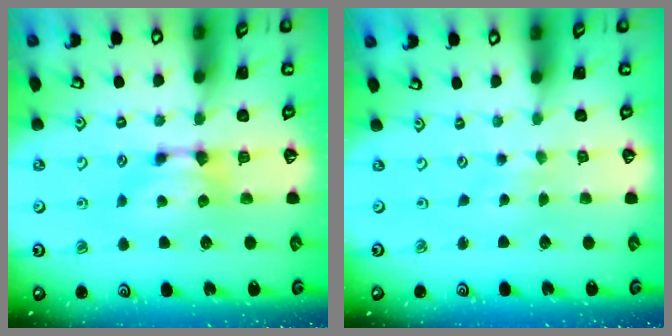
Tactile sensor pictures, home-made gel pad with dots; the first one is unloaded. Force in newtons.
{"total": 3.5, "press": 3.5, "slide": 0.1}